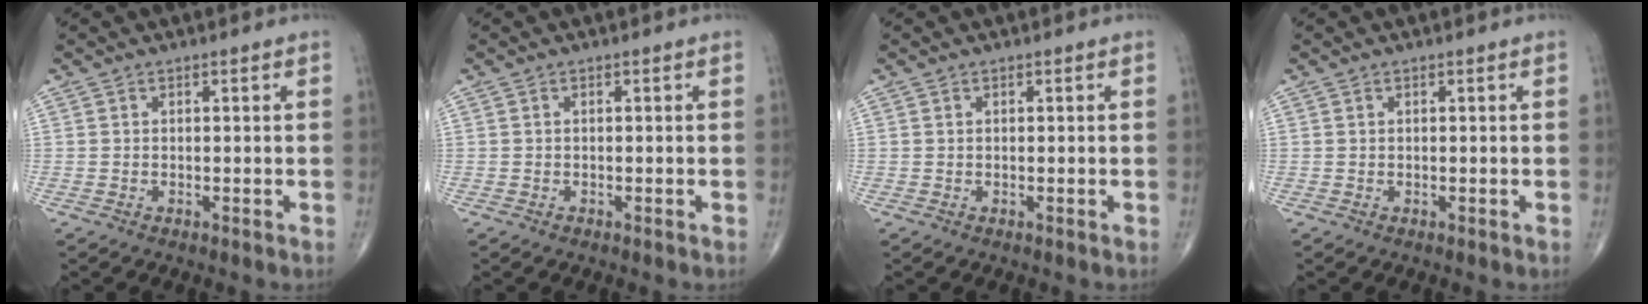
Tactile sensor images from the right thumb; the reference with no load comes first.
{"total": 0.0}
{"total": 0.0}
{"total": 0.0}